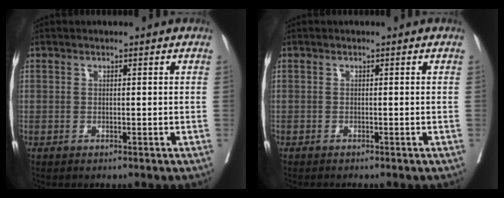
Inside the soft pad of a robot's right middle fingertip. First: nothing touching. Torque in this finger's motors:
{"motor_torque": [1.08, -1.04, 0.40, 0.09]}